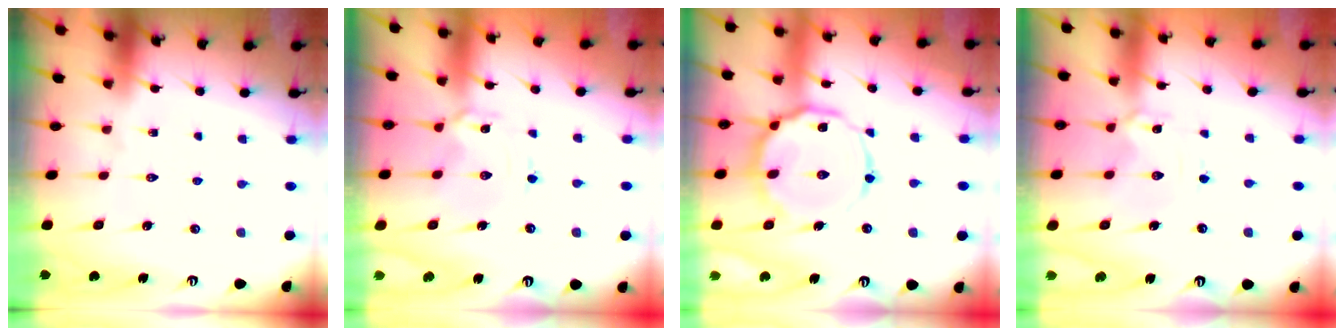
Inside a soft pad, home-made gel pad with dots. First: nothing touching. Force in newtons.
{"total": 2.3, "press": 2.3, "slide": 0.4}
{"total": 16.3, "press": 16.3, "slide": 1.4}
{"total": 1.5, "press": 1.5, "slide": 0.1}